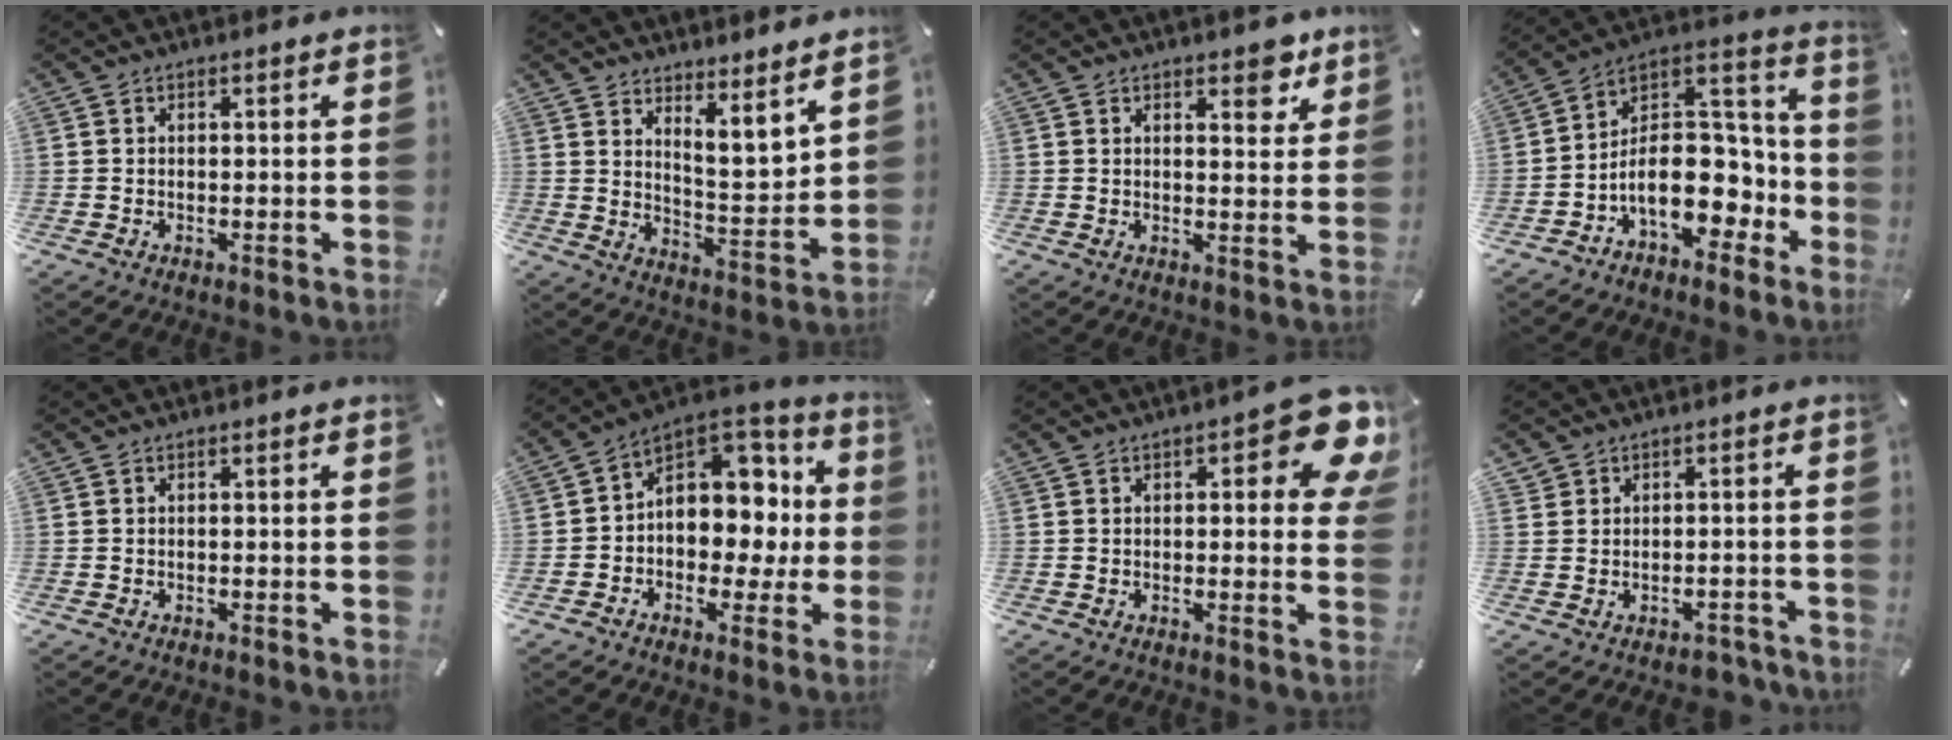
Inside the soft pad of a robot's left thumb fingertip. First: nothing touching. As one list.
[{"total": 6.7, "force": [6.1, 0.9, 2.6], "torque": [-0.041, -0.066, 0.106]}, {"total": 5.5, "force": [3.7, 2.8, 3.1], "torque": [-0.015, -0.025, 0.053]}, {"total": 16.3, "force": [-3.3, 11.7, 10.9], "torque": [-0.161, -0.013, -0.047]}, {"total": 0.0}, {"total": 10.5, "force": [0.8, 9.2, 5.0], "torque": [-0.055, -0.019, 0.021]}, {"total": 12.3, "force": [4.5, 4.7, 10.5], "torque": [-0.123, -0.032, 0.073]}, {"total": 2.9, "force": [-0.9, 2.7, 0.6], "torque": [-0.011, 0.008, -0.016]}]